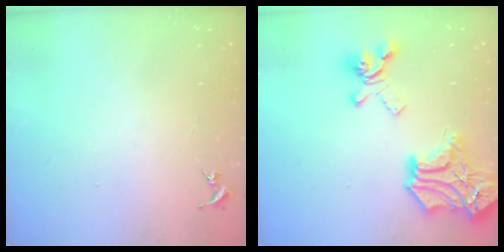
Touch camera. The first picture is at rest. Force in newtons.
{"total": 24.6, "press": 24.6, "slide": 0.7}